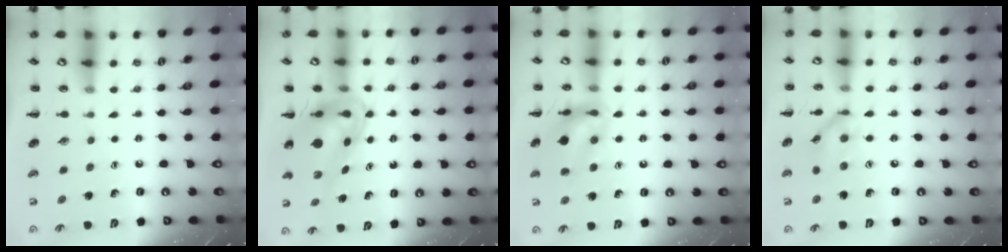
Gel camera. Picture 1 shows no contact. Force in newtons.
{"total": 7.9, "press": 7.5, "slide": 2.6}
{"total": 15.4, "press": 15.3, "slide": 1.6}
{"total": 9.2, "press": 9.1, "slide": 0.8}